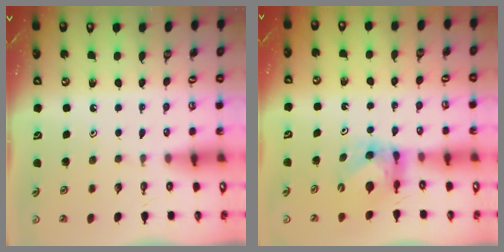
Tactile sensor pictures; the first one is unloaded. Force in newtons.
{"total": 5.4, "press": 5.4, "slide": 0.5}